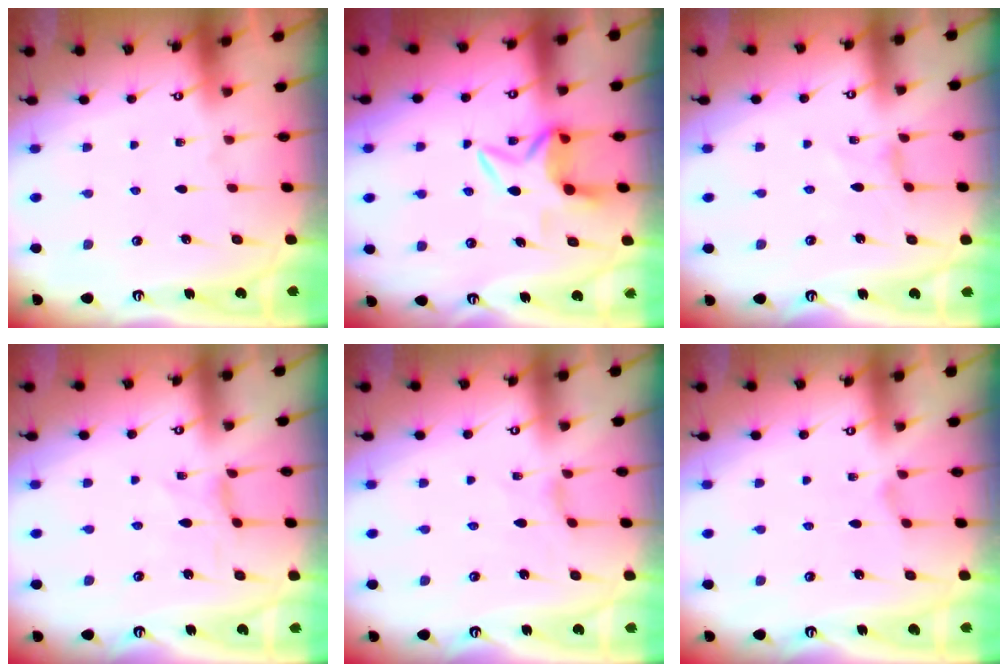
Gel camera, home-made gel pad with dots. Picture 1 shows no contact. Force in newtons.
{"total": 7.3, "press": 7.2, "slide": 0.9}
{"total": 0.0}
{"total": 0.0}
{"total": 2.0, "press": 2.0, "slide": 0.2}
{"total": 0.7, "press": 0.6, "slide": 0.2}